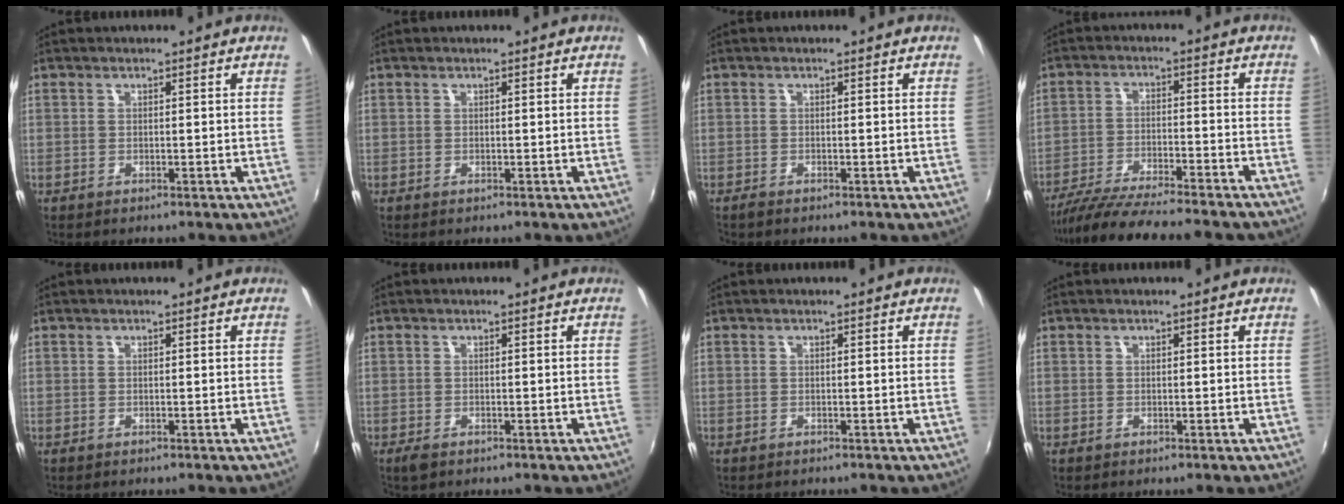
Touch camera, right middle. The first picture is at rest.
{"total": 0.0}
{"total": 0.5, "force": [-0.5, 0.1, 0.1], "torque": [-0.002, -0.003, -0.013]}
{"total": 17.5, "force": [-15.4, 1.1, 8.2], "torque": [-0.162, -0.035, -0.244]}
{"total": 0.0}
{"total": 1.6, "force": [-1.2, 0.7, 0.8], "torque": [-0.017, -0.006, -0.022]}
{"total": 0.0}
{"total": 0.0}